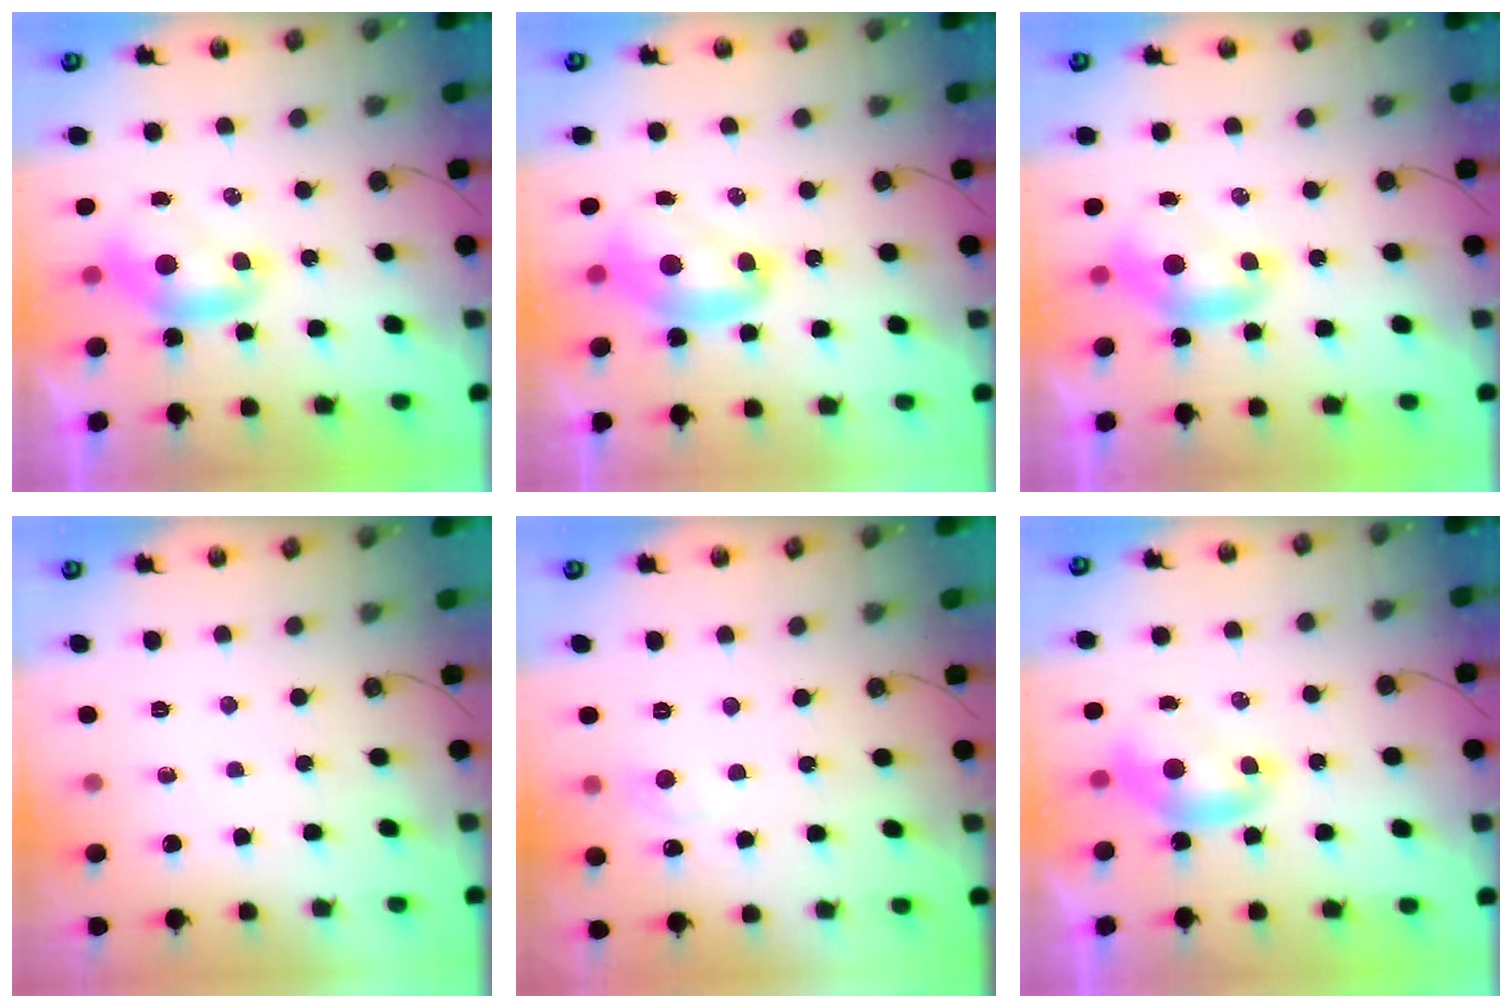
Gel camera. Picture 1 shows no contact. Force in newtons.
{"total": 2.6, "press": 2.6, "slide": 0.3}
{"total": 0.0}
{"total": 0.0}
{"total": 1.0, "press": 0.5, "slide": 0.9}
{"total": 0.0}